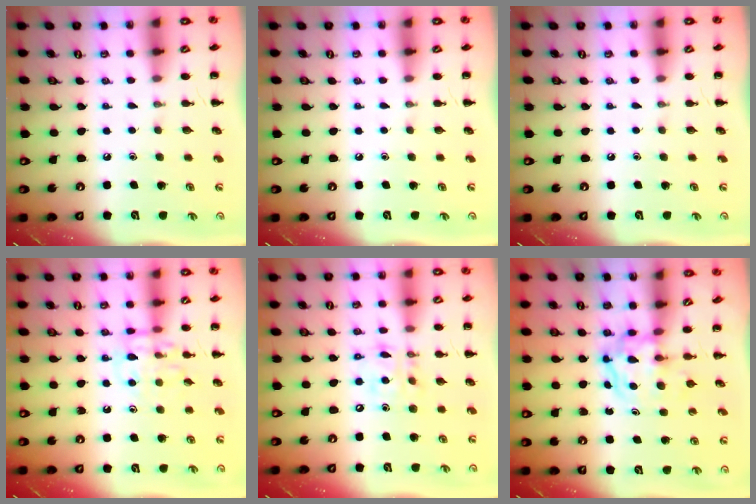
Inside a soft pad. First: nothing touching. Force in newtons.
{"total": 0.0}
{"total": 0.0}
{"total": 10.7, "press": 10.7, "slide": 0.8}
{"total": 12.1, "press": 11.8, "slide": 2.9}
{"total": 3.8, "press": 3.7, "slide": 0.5}